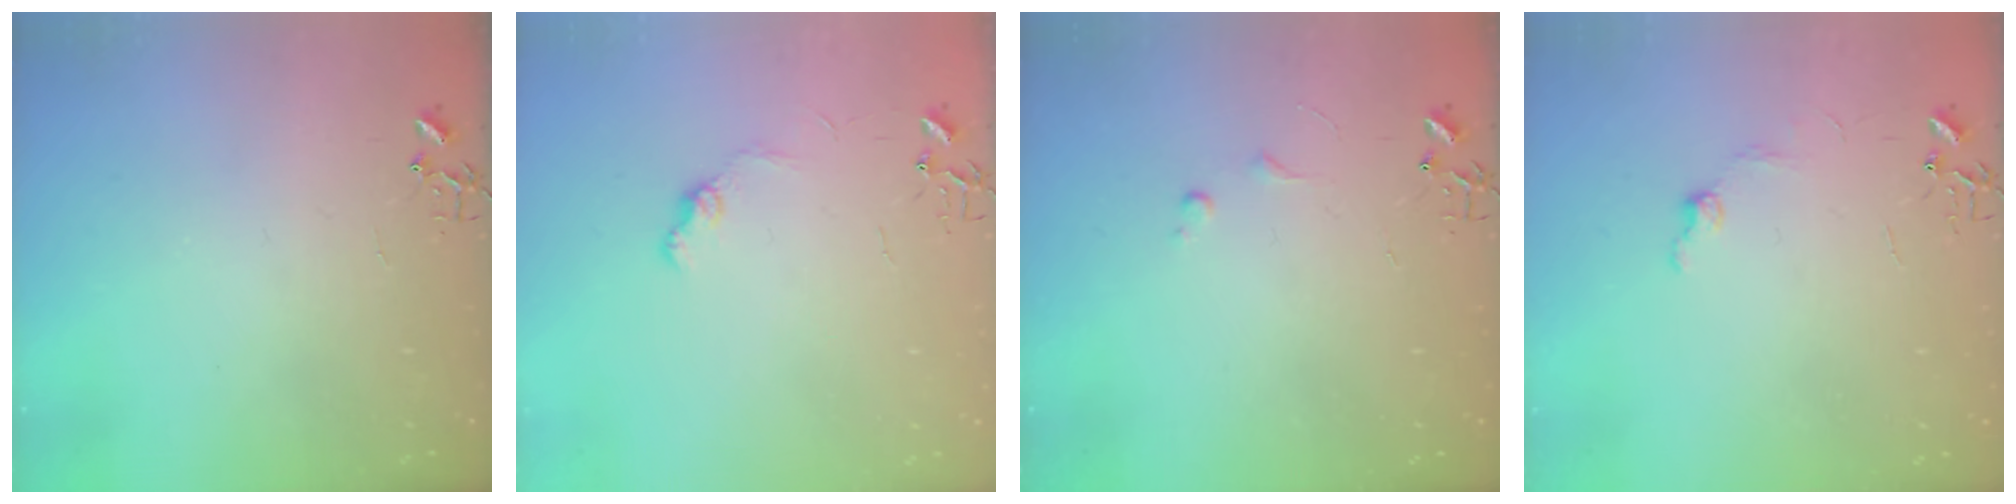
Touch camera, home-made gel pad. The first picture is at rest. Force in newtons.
{"total": 8.7, "press": 8.7, "slide": 0.7}
{"total": 3.6, "press": 3.6, "slide": 0.5}
{"total": 5.9, "press": 5.9, "slide": 0.8}